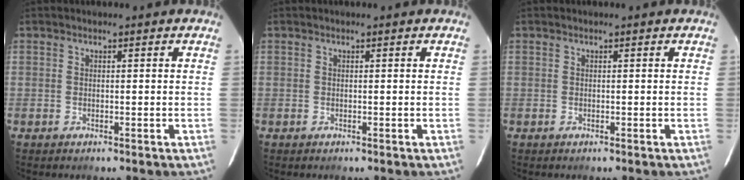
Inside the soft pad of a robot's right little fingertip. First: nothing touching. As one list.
[{"total": 0.0}, {"total": 0.0}]